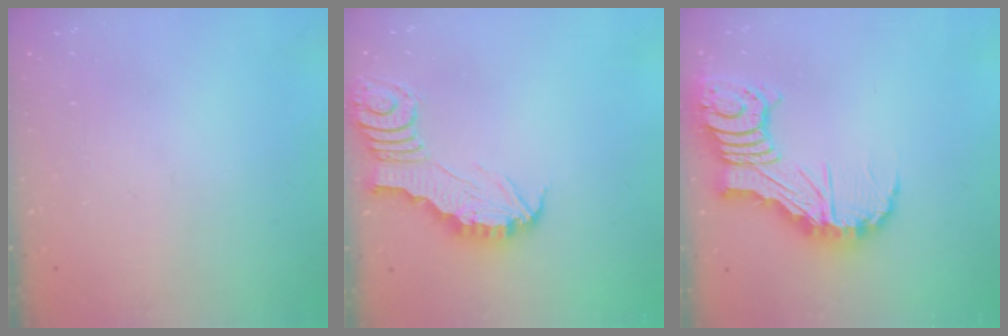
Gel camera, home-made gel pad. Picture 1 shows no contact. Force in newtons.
{"total": 2.5, "press": 2.5, "slide": 0.1}
{"total": 15.2, "press": 15.1, "slide": 1.7}